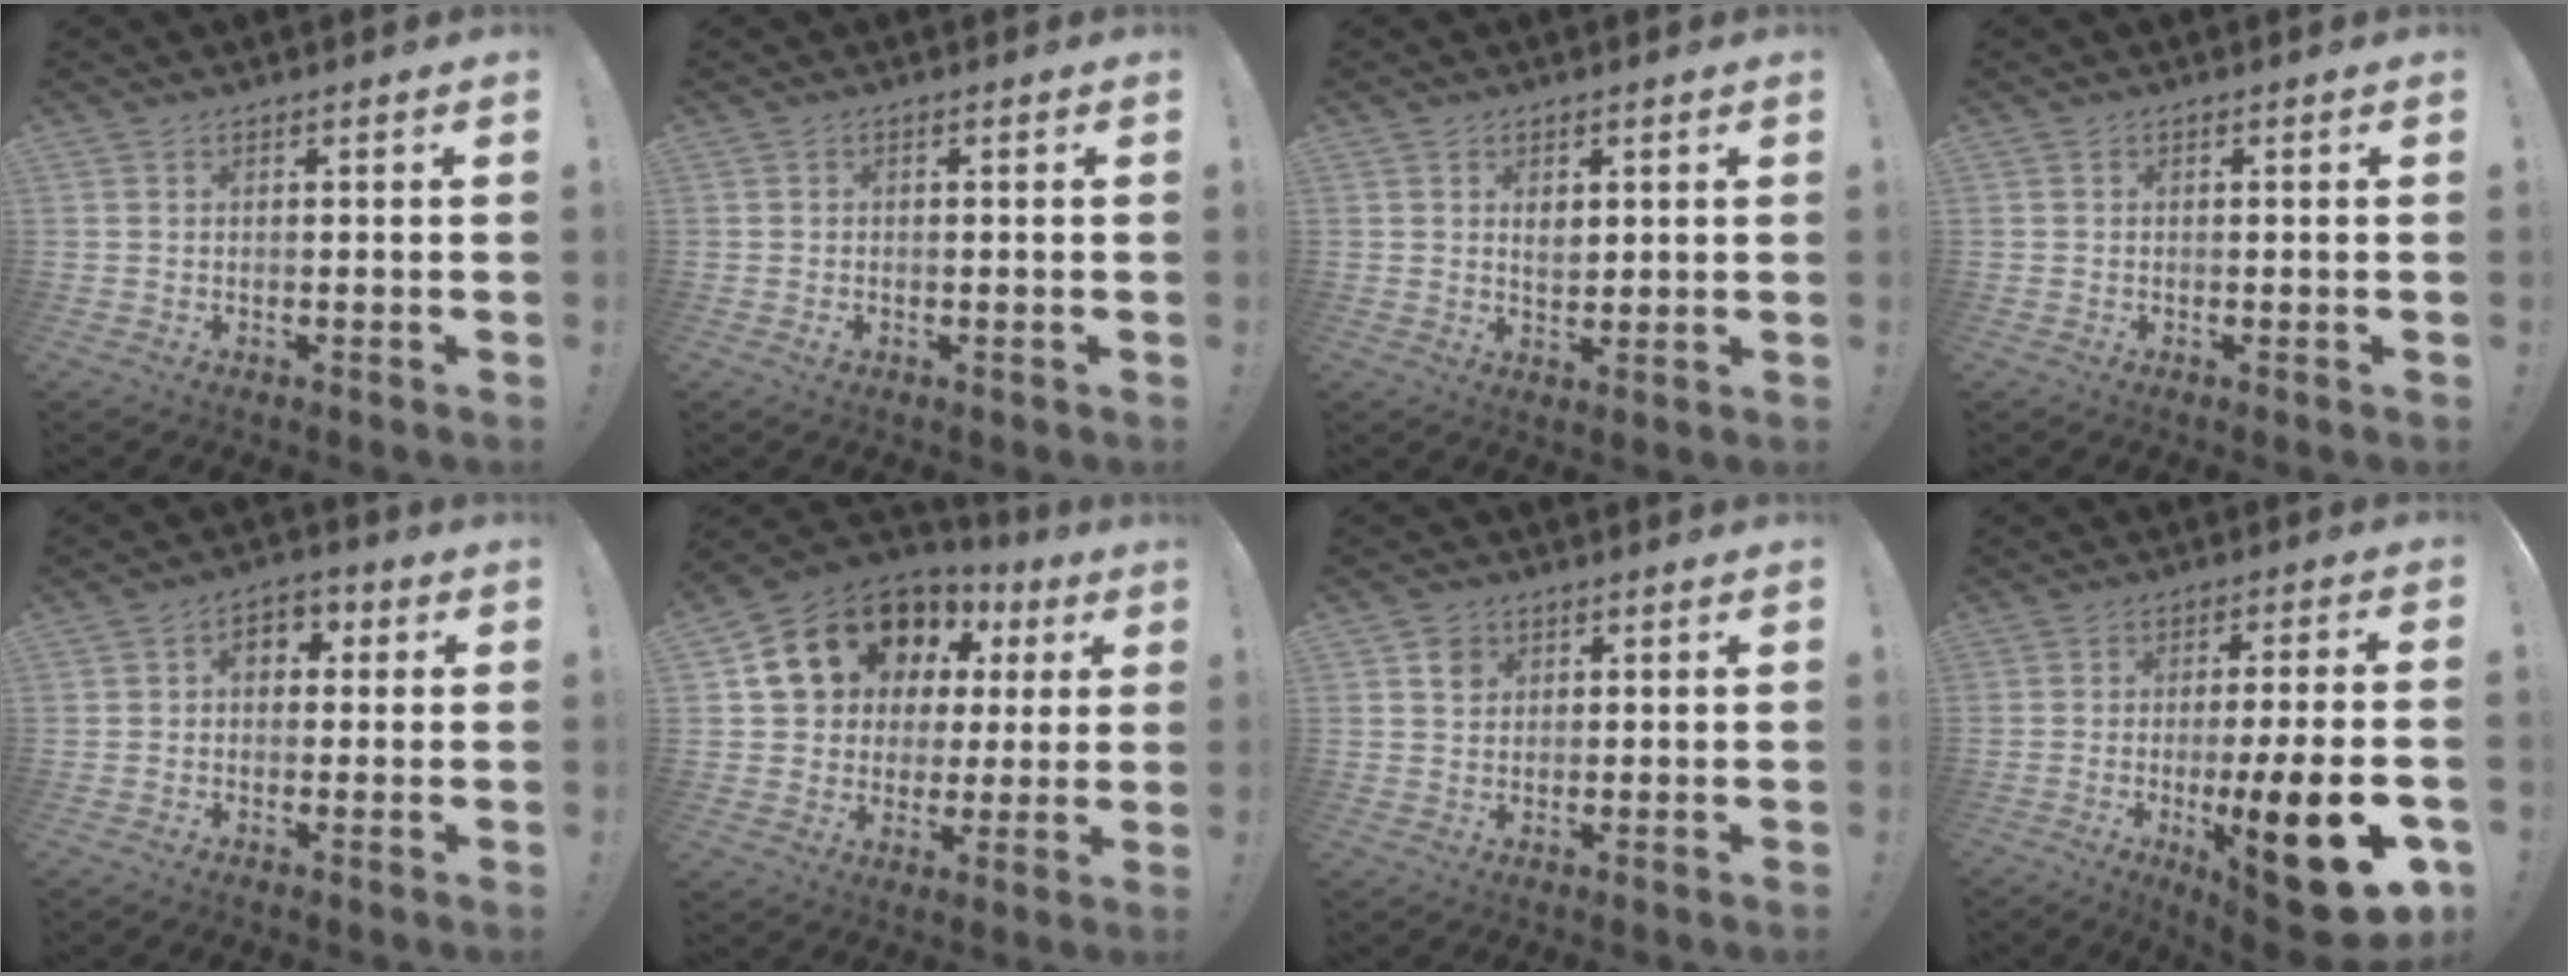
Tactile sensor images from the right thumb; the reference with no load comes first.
{"total": 0.8, "force": [-0.3, 0.5, 0.5], "torque": [0.000, -0.002, -0.006]}
{"total": 3.5, "force": [1.7, 2.3, 2.0], "torque": [-0.016, -0.010, 0.025]}
{"total": 0.0}
{"total": 5.6, "force": [0.8, 4.5, 3.2], "torque": [-0.045, 0.007, 0.014]}
{"total": 16.9, "force": [8.8, 12.3, 7.4], "torque": [-0.124, -0.044, 0.185]}
{"total": 3.4, "force": [1.5, 3.0, 0.6], "torque": [0.012, -0.008, 0.022]}
{"total": 18.6, "force": [-5.9, 3.1, 17.3], "torque": [-0.246, 0.015, -0.082]}